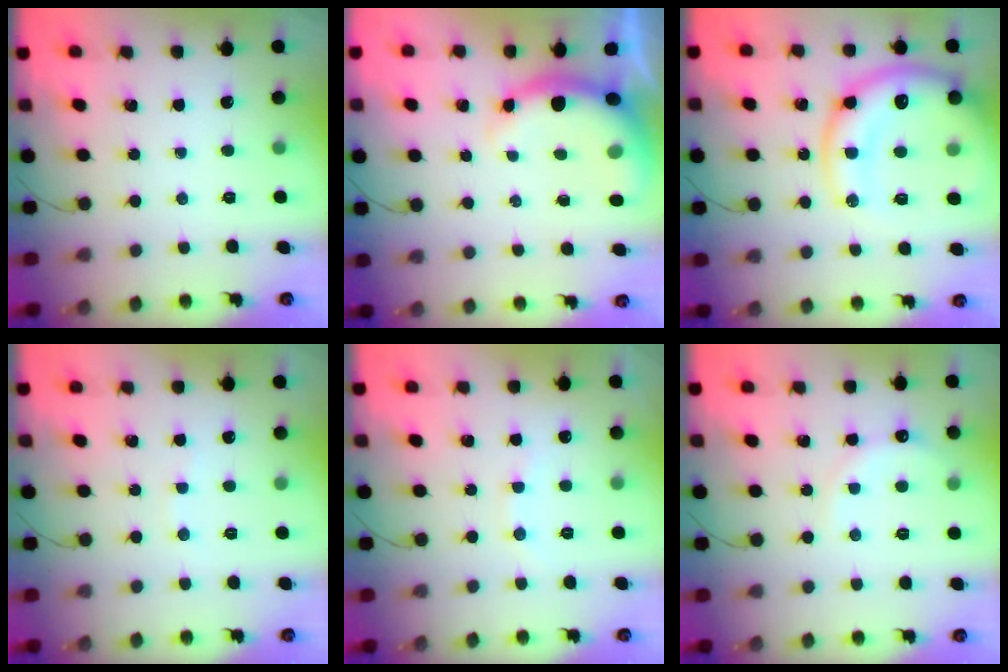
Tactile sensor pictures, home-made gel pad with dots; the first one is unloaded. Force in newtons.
{"total": 7.2, "press": 7.1, "slide": 0.7}
{"total": 18.7, "press": 18.3, "slide": 3.8}
{"total": 3.8, "press": 3.8, "slide": 0.6}
{"total": 5.4, "press": 5.4, "slide": 0.7}
{"total": 5.4, "press": 5.3, "slide": 1.0}